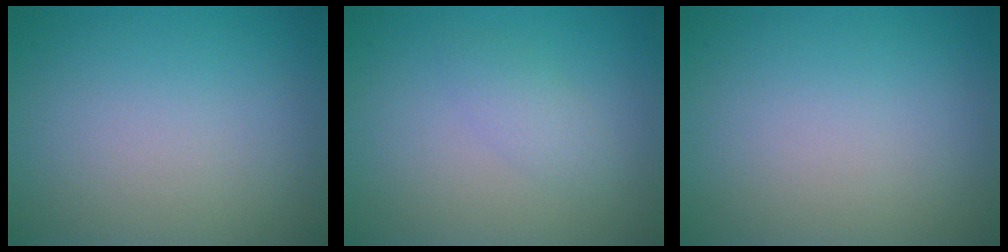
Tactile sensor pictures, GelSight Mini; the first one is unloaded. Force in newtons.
{"total": 1.6, "press": 1.6, "slide": 0.0}
{"total": 0.0}